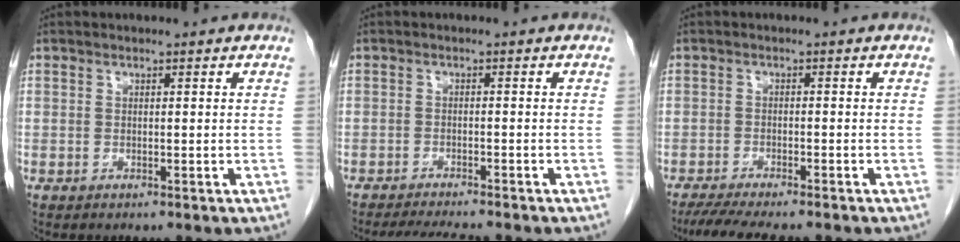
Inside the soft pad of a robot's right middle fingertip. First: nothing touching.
{"total": 6.1, "force": [-5.5, 0.1, 2.6], "torque": [-0.041, -0.016, -0.086]}
{"total": 8.7, "force": [-7.5, 0.8, 4.5], "torque": [-0.067, -0.017, -0.116]}